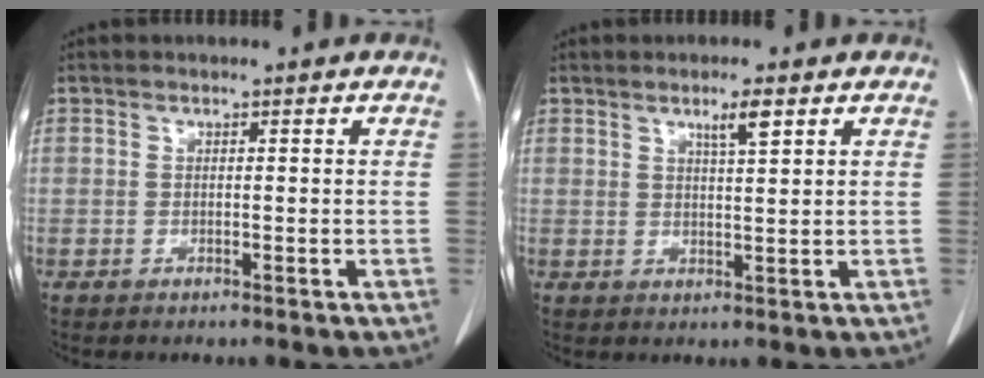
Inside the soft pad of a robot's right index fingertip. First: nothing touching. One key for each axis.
{"total": 3.1, "fx": 1.8, "fy": 0.1, "fz": 2.5, "tx": -0.046, "ty": -0.002, "tz": 0.032}